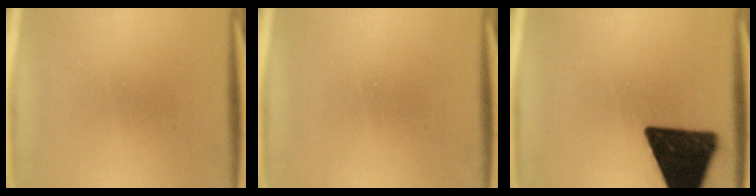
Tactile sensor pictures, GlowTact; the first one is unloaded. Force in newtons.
{"total": 0.0}
{"total": 17.4}